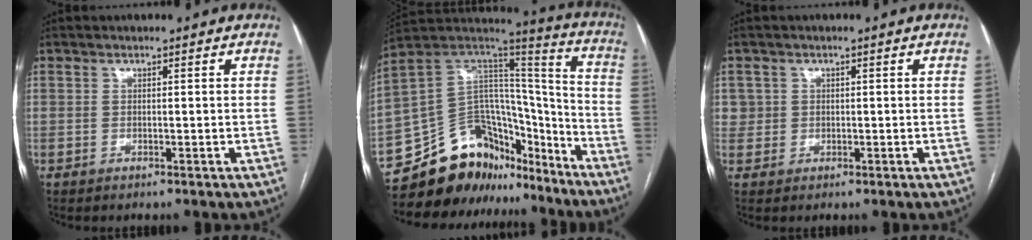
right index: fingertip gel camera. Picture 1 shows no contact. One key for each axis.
{"total": 19.1, "fx": -15.8, "fy": 9.5, "fz": 5.2, "tx": -0.081, "ty": 0.089, "tz": -0.252}
{"total": 2.3, "fx": 0.5, "fy": 2.2, "fz": -0.1, "tx": 0.019, "ty": 0.007, "tz": 0.005}